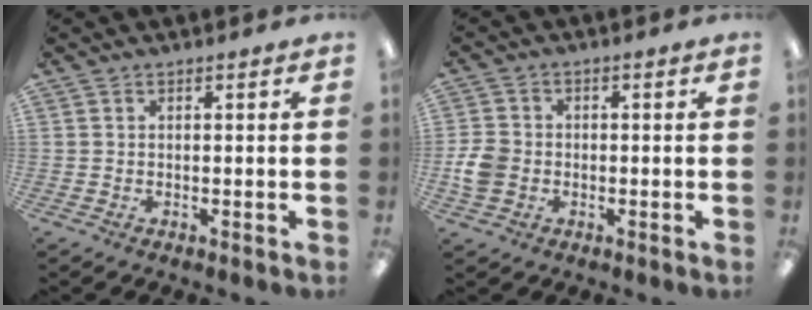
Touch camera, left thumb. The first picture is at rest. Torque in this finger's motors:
{"motor_torque": [-0.61, 0.64, 0.04, -0.02, 0.00]}